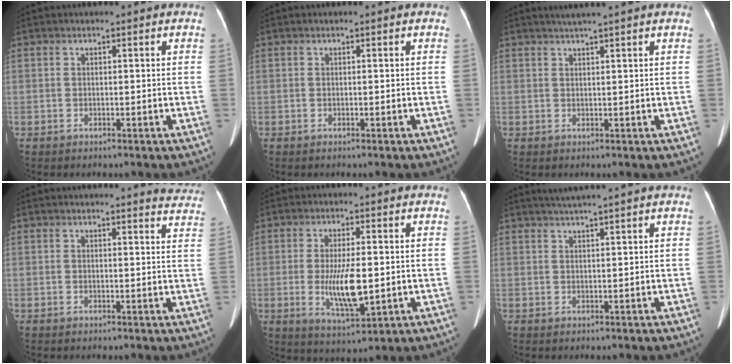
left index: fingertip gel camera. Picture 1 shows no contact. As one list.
[{"total": 0.0}, {"total": 2.8, "force": [2.2, -0.8, 1.5], "torque": [-0.018, 0.012, 0.040]}, {"total": 6.1, "force": [6.0, 0.6, 0.8], "torque": [0.006, -0.031, 0.034]}, {"total": 8.3, "force": [-0.9, 2.2, 7.9], "torque": [-0.154, -0.017, -0.007]}, {"total": 3.6, "force": [3.0, -1.1, 1.8], "torque": [-0.025, 0.015, 0.053]}]